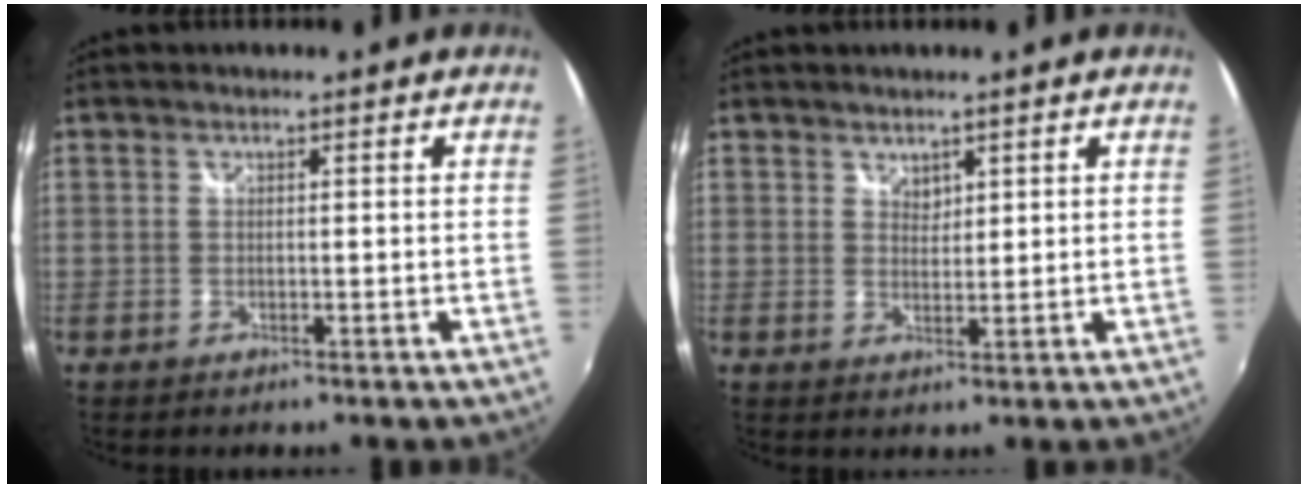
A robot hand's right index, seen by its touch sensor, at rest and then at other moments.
{"total": 1.8, "force": [1.4, 1.1, 0.4], "torque": [-0.002, 0.000, 0.025]}